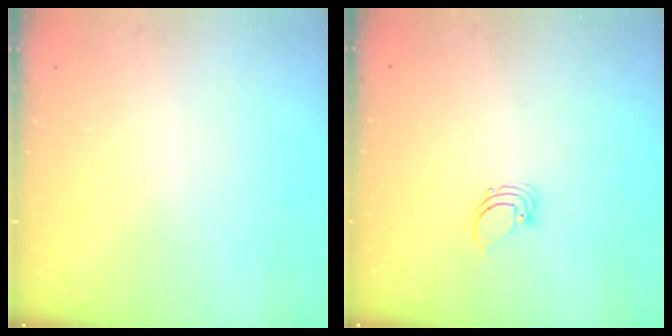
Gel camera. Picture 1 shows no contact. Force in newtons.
{"total": 2.2, "press": 2.2, "slide": 0.2}